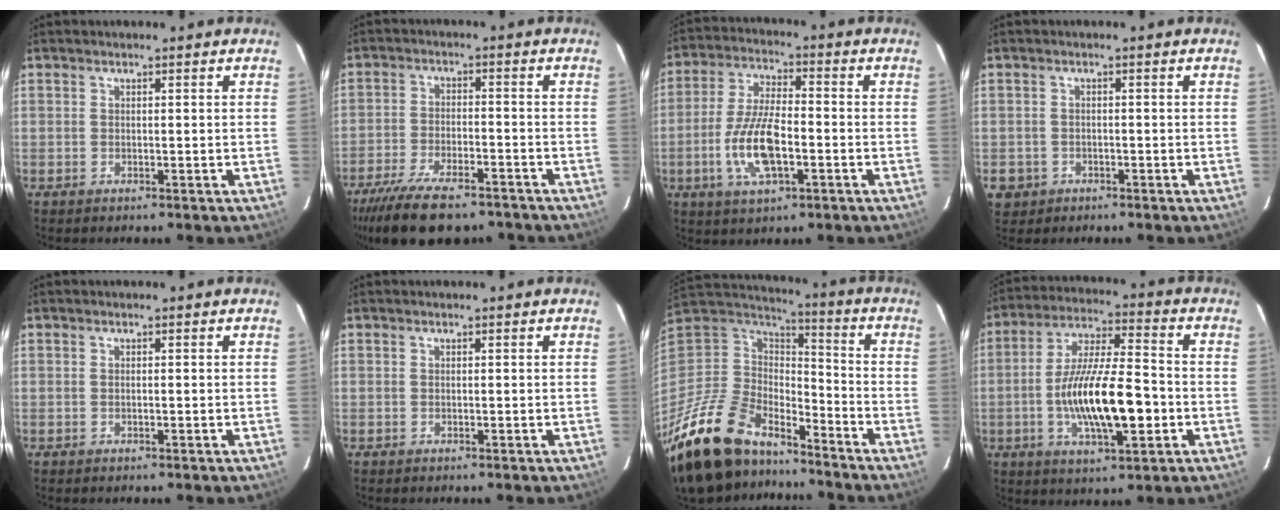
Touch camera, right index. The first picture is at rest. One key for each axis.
{"total": 16.6, "fx": -13.0, "fy": 5.5, "fz": 8.8, "tx": -0.187, "ty": -0.033, "tz": -0.205}
{"total": 11.7, "fx": -3.6, "fy": 4.3, "fz": 10.3, "tx": -0.212, "ty": -0.003, "tz": -0.067}
{"total": 4.2, "fx": -1.5, "fy": 3.8, "fz": 1.1, "tx": -0.041, "ty": 0.006, "tz": -0.016}
{"total": 0.0}
{"total": 0.0}
{"total": 27.6, "fx": -19.8, "fy": 12.9, "fz": 14.3, "tx": -0.319, "ty": -0.021, "tz": -0.330}
{"total": 16.4, "fx": -3.7, "fy": 4.5, "fz": 15.3, "tx": -0.283, "ty": -0.002, "tz": -0.062}